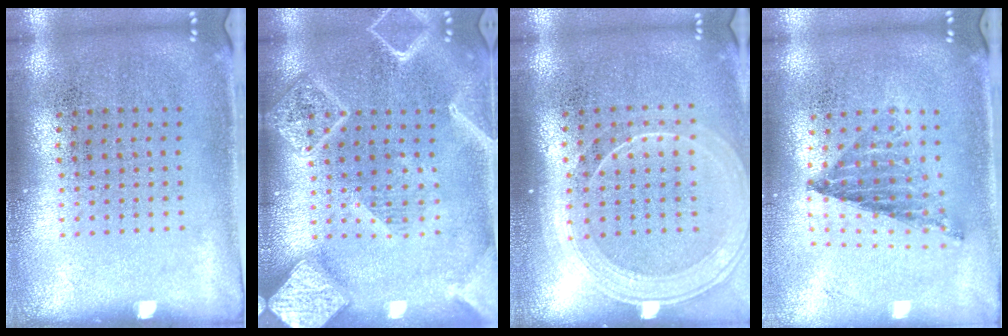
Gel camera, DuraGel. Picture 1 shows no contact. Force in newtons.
{"total": 4.3, "press": 4.3, "slide": 0.5}
{"total": 1.8, "press": 1.7, "slide": 0.8}
{"total": 0.8, "press": 0.8, "slide": 0.1}